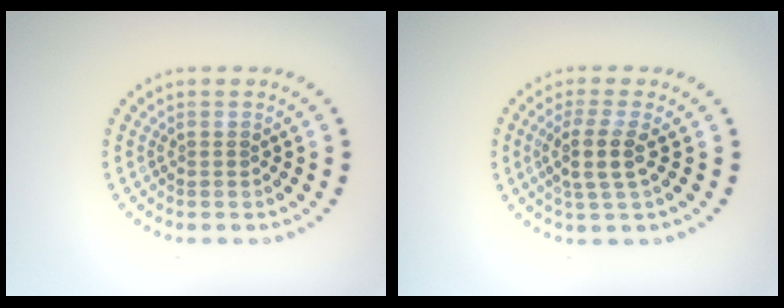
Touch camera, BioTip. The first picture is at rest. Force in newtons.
{"total": 2.9, "press": 2.4, "slide": 1.6}